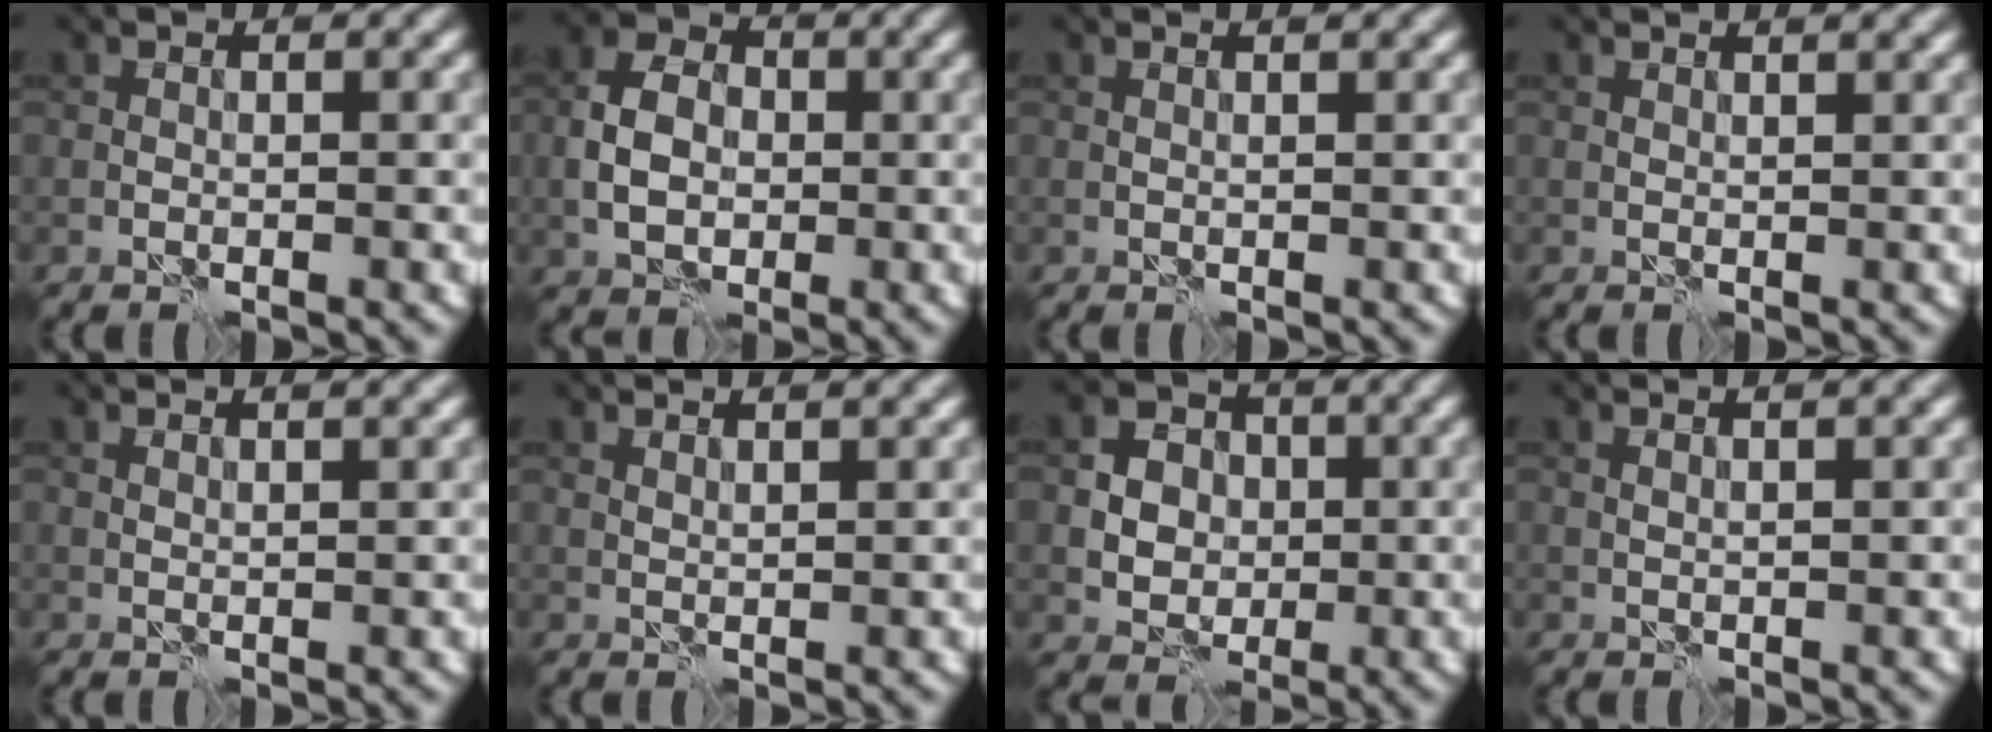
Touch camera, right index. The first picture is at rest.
{"total": 4.9, "force": [-0.6, 3.6, 3.2], "torque": [-0.062, 0.006, -0.014]}
{"total": 2.0, "force": [1.3, 0.8, 1.4], "torque": [-0.004, 0.004, -0.006]}
{"total": 2.2, "force": [1.7, 0.7, 1.3], "torque": [-0.010, 0.004, 0.006]}
{"total": 3.4, "force": [2.4, 1.2, 2.0], "torque": [-0.013, 0.023, 0.006]}
{"total": 4.1, "force": [2.8, 1.5, 2.5], "torque": [-0.022, 0.032, 0.012]}
{"total": 4.2, "force": [-0.1, 3.6, 2.1], "torque": [-0.030, 0.004, -0.012]}
{"total": 3.8, "force": [2.3, 1.6, 2.6], "torque": [-0.020, 0.029, 0.003]}